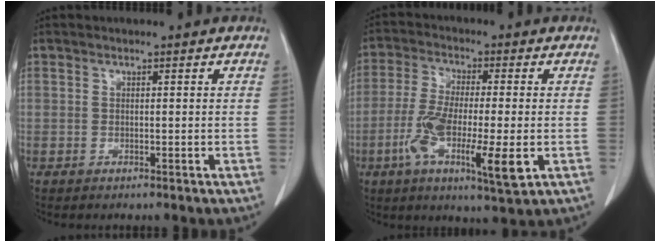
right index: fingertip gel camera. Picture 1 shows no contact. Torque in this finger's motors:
{"motor_torque": [1.05, -0.46, 0.34, 0.21]}